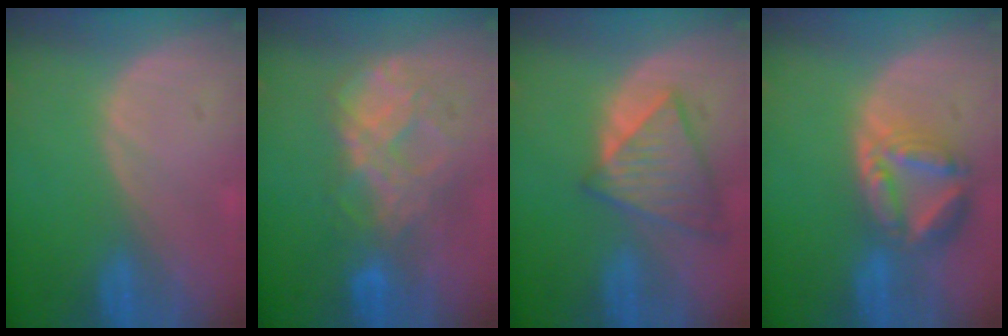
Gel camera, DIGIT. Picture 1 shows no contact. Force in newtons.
{"total": 8.7, "press": 7.5, "slide": 4.3}
{"total": 8.0, "press": 7.3, "slide": 3.4}
{"total": 7.9, "press": 7.0, "slide": 3.8}